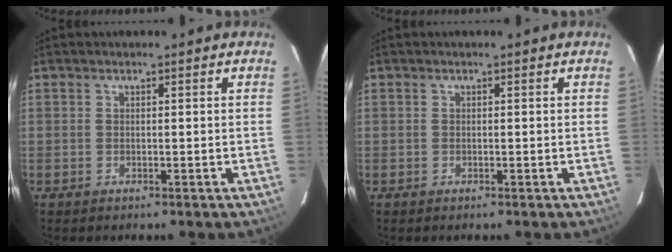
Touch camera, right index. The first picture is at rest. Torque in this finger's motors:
{"motor_torque": [0.02, 0.02, 0.03, 0.01]}